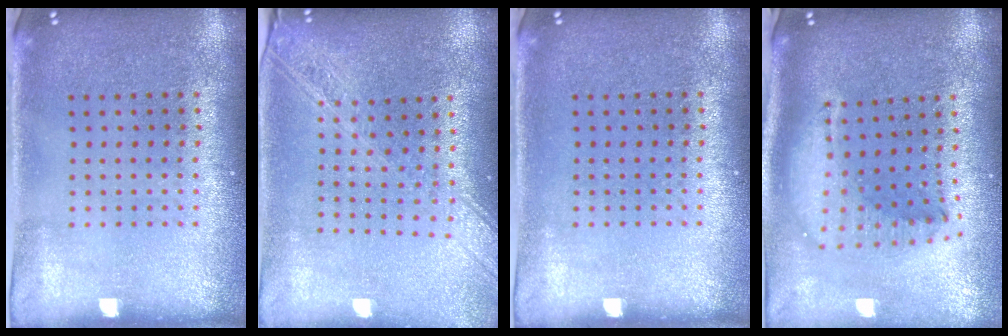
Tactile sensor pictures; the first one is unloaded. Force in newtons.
{"total": 2.3, "press": 1.9, "slide": 1.2}
{"total": 0.0}
{"total": 1.8, "press": 1.4, "slide": 1.0}